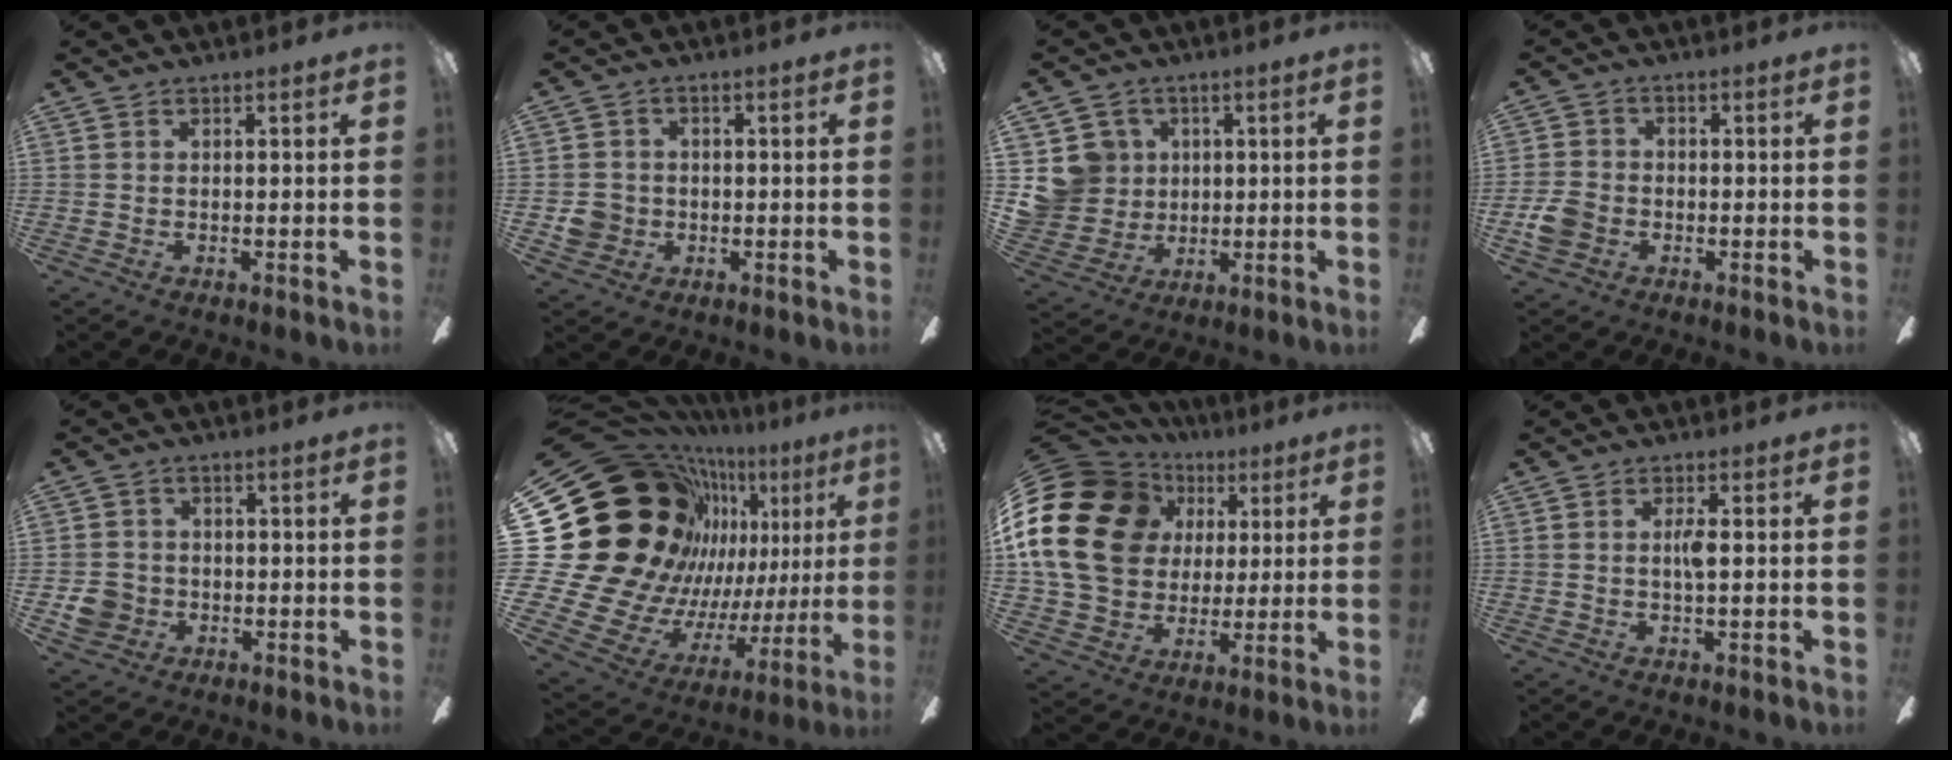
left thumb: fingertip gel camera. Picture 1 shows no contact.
{"total": 5.2, "force": [-1.1, 4.9, 1.3], "torque": [-0.016, 0.009, -0.018]}
{"total": 9.4, "force": [2.0, 9.1, 1.1], "torque": [-0.053, -0.002, 0.049]}
{"total": 5.7, "force": [-2.2, 4.5, 2.7], "torque": [-0.061, 0.016, -0.041]}
{"total": 5.9, "force": [-1.6, 5.5, 1.5], "torque": [-0.027, 0.012, -0.027]}
{"total": 34.3, "force": [10.9, 24.8, 21.0], "torque": [-0.367, -0.133, 0.288]}
{"total": 23.2, "force": [4.6, 19.3, 12.1], "torque": [-0.248, -0.005, 0.104]}
{"total": 2.9, "force": [0.3, 0.6, 2.8], "torque": [-0.055, 0.002, 0.002]}